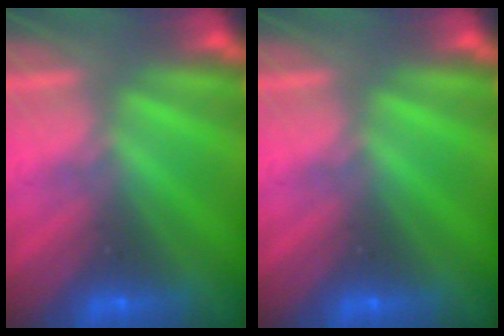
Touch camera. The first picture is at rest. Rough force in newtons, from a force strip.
{"total": 0.0}